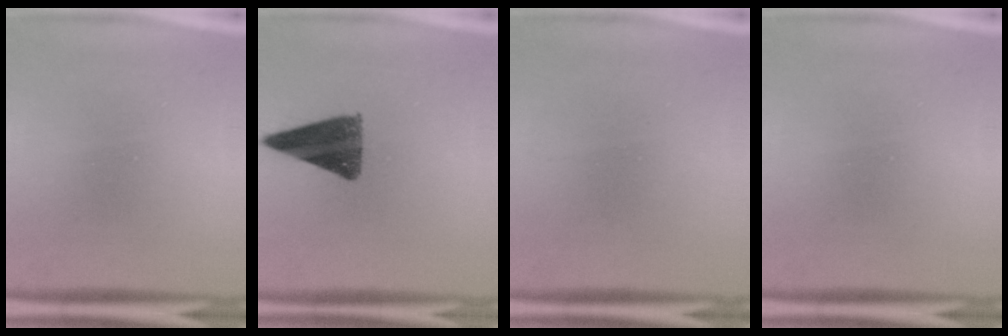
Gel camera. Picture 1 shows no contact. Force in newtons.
{"total": 10.9}
{"total": 1.4}
{"total": 0.0}